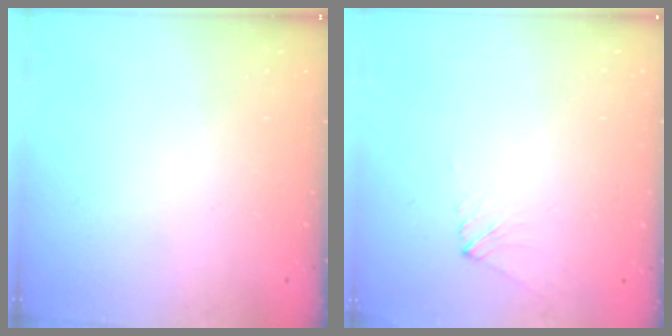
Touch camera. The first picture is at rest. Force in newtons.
{"total": 2.0, "press": 2.0, "slide": 0.3}